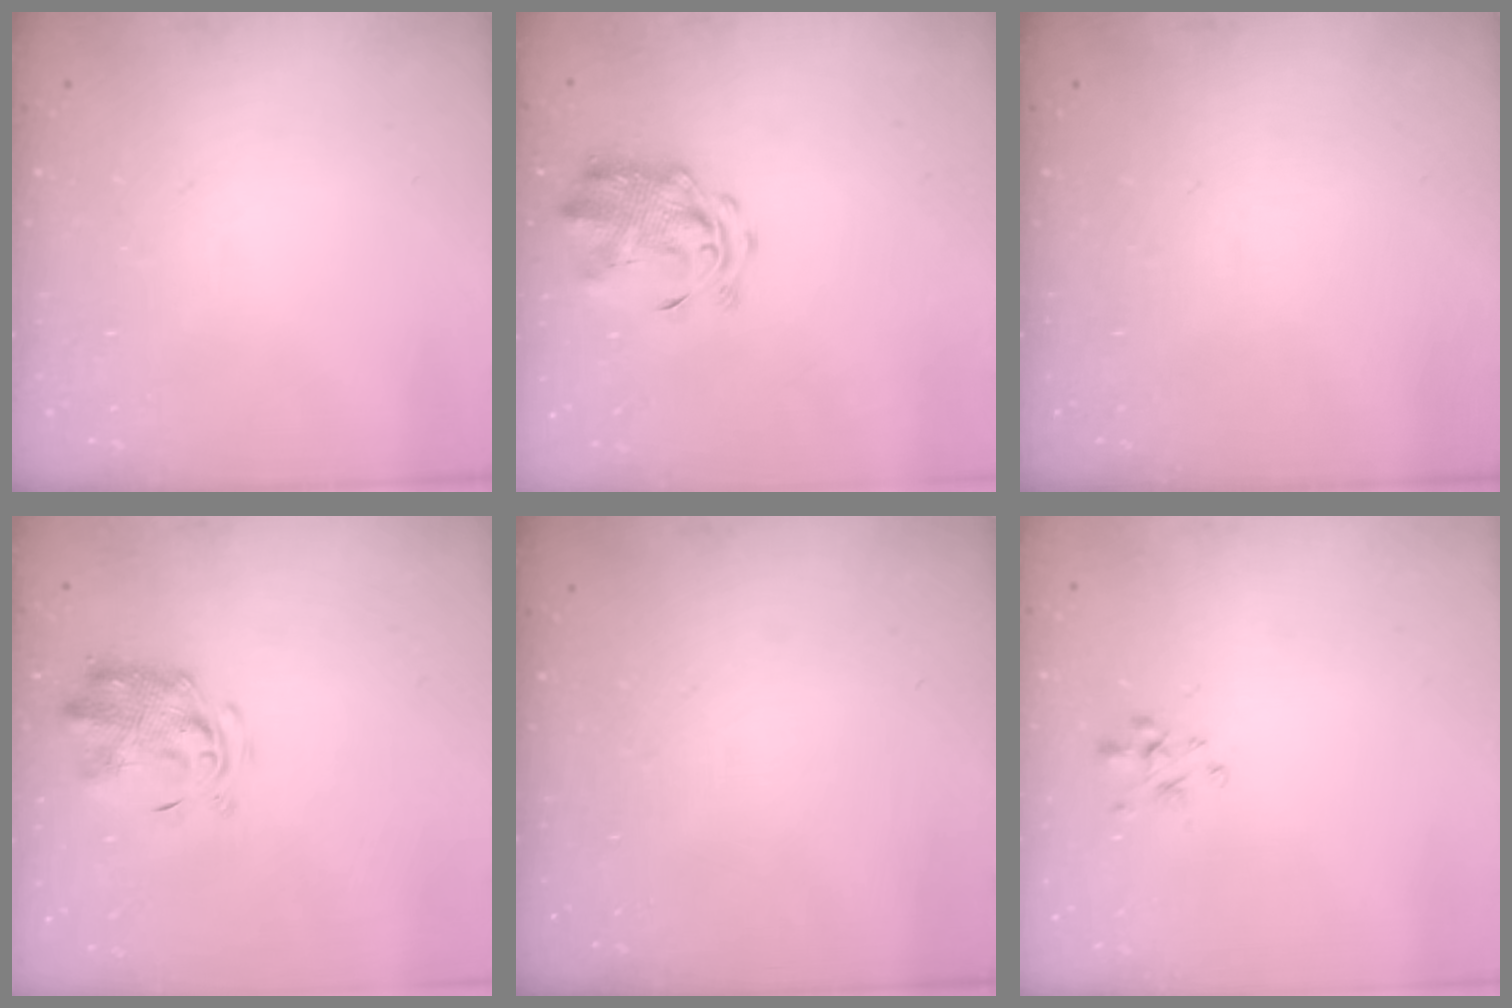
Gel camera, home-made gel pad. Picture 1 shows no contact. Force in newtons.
{"total": 3.9, "press": 3.7, "slide": 1.1}
{"total": 0.0}
{"total": 3.4, "press": 3.4, "slide": 0.4}
{"total": 0.0}
{"total": 1.7, "press": 1.5, "slide": 0.8}